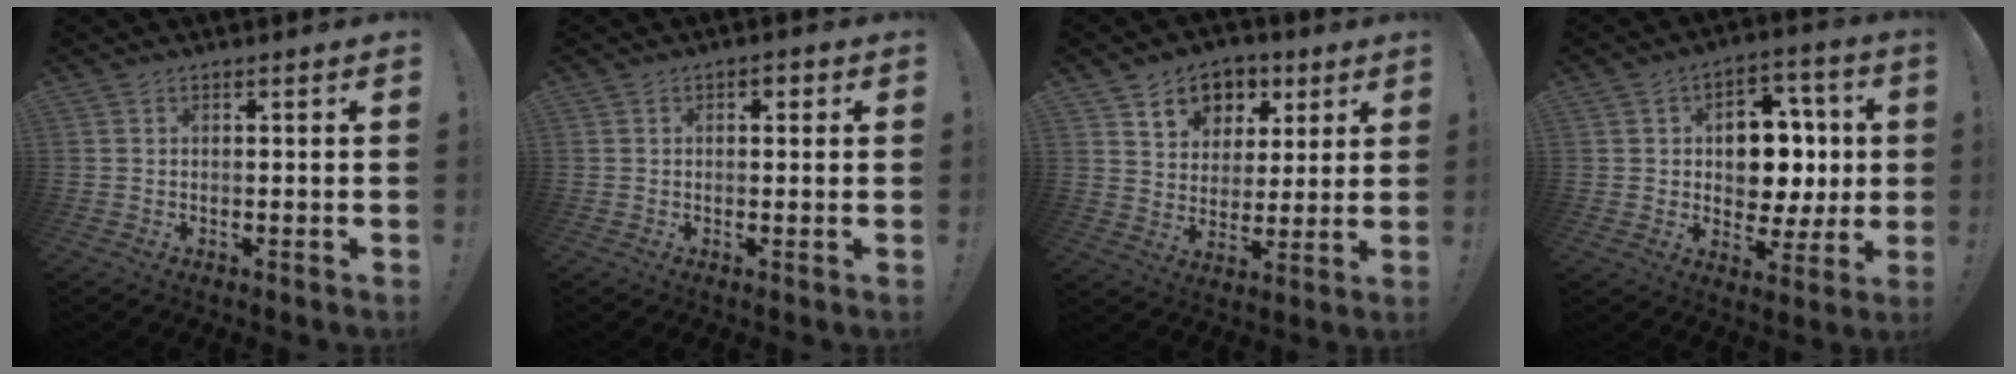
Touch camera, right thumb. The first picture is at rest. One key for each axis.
{"total": 1.8, "fx": 0.1, "fy": 1.3, "fz": 1.2, "tx": -0.009, "ty": 0.001, "tz": -0.003}
{"total": 9.3, "fx": 4.9, "fy": 7.4, "fz": 2.6, "tx": -0.028, "ty": -0.033, "tz": 0.094}
{"total": 12.3, "fx": 2.0, "fy": 9.6, "fz": 7.4, "tx": -0.095, "ty": -0.008, "tz": 0.049}